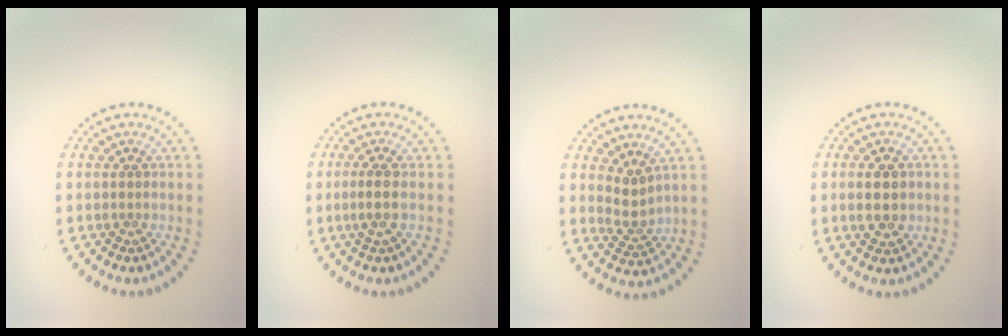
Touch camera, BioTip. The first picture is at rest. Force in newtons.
{"total": 1.7, "press": 1.2, "slide": 1.1}
{"total": 2.1, "press": 1.6, "slide": 1.4}
{"total": 2.6, "press": 2.6, "slide": 0.1}